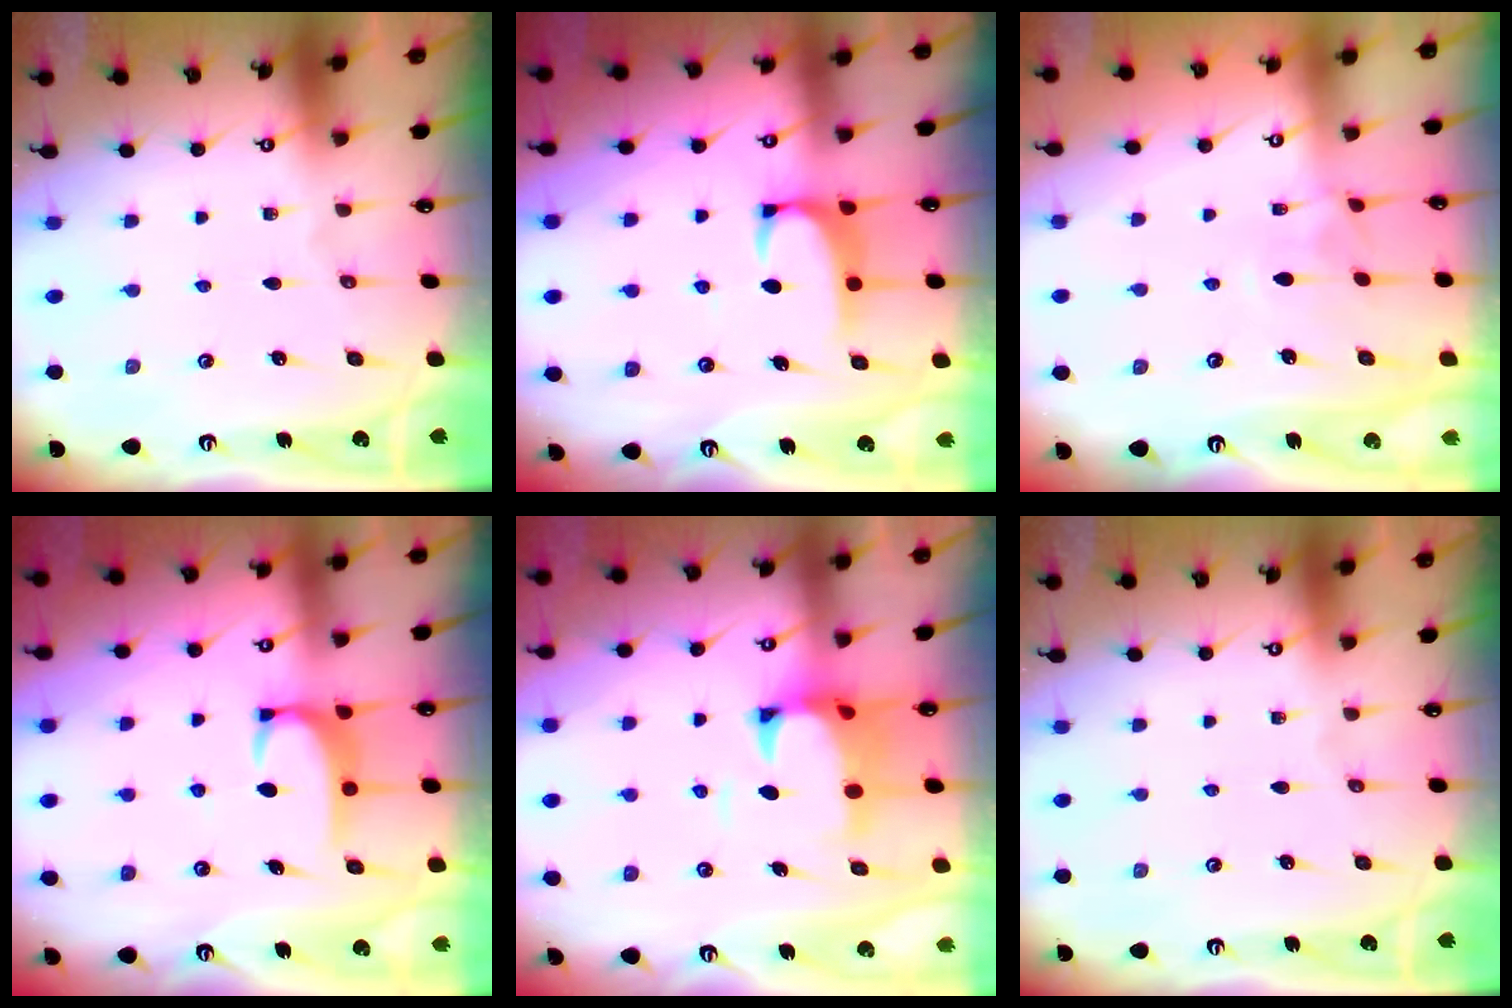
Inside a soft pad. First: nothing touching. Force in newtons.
{"total": 1.6, "press": 1.6, "slide": 0.4}
{"total": 1.9, "press": 1.8, "slide": 0.7}
{"total": 2.7, "press": 2.7, "slide": 0.4}
{"total": 2.6, "press": 2.4, "slide": 1.1}
{"total": 0.0}